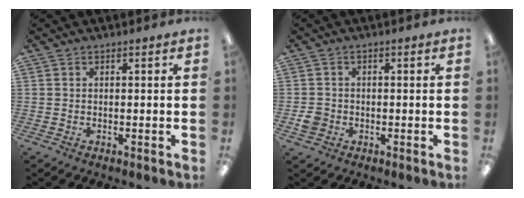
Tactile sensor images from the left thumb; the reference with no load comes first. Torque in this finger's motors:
{"motor_torque": [0.01, 1.26, 0.17, -0.38, 0.00]}